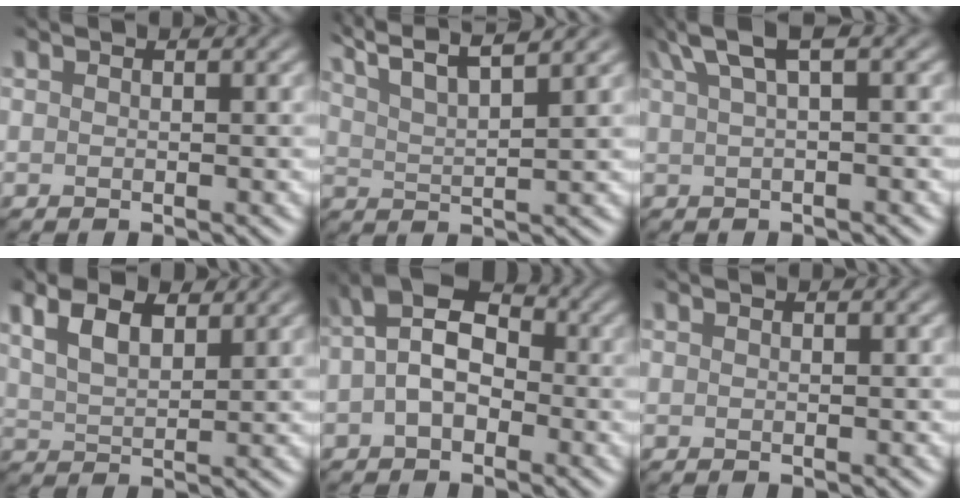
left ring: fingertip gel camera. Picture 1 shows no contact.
{"total": 6.9, "force": [5.6, 1.2, 3.9], "torque": [-0.054, 0.028, 0.062]}
{"total": 3.1, "force": [1.8, 0.2, 2.5], "torque": [-0.045, 0.012, 0.034]}
{"total": 4.2, "force": [2.5, 1.8, 2.9], "torque": [-0.065, 0.004, 0.049]}
{"total": 5.4, "force": [-0.3, 3.6, 4.1], "torque": [-0.073, 0.015, -0.018]}
{"total": 0.0}